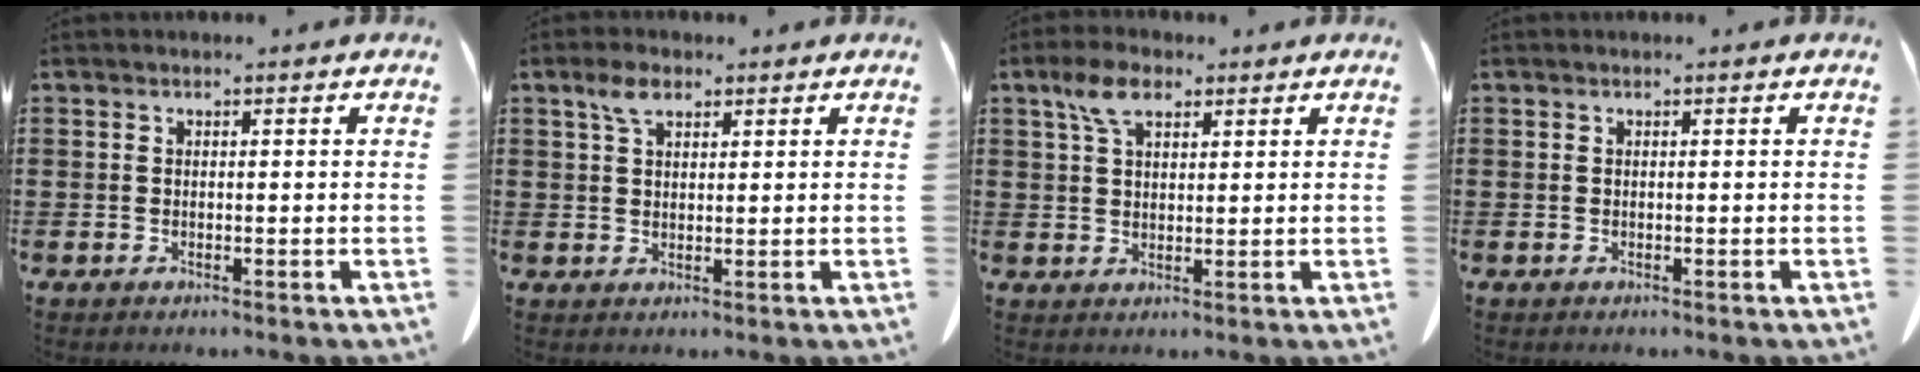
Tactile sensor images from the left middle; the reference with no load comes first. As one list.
[{"total": 3.5, "force": [2.1, 1.7, 2.3], "torque": [-0.052, 0.005, 0.039]}, {"total": 5.3, "force": [3.1, 2.5, 3.5], "torque": [-0.079, 0.008, 0.056]}, {"total": 0.0}]